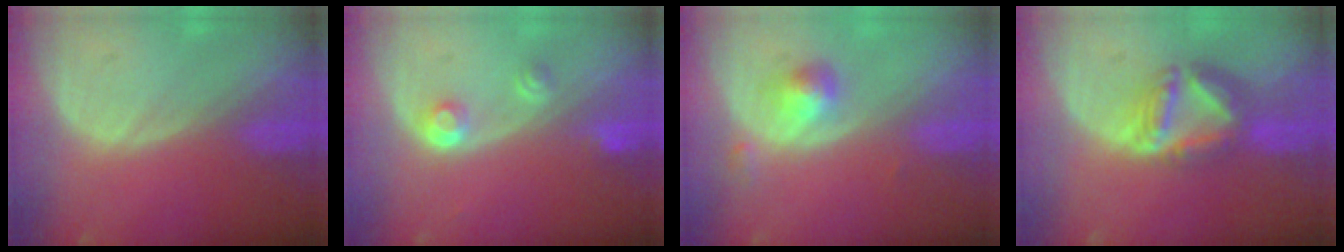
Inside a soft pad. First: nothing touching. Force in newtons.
{"total": 3.0, "press": 2.8, "slide": 0.9}
{"total": 3.1, "press": 3.1, "slide": 0.2}
{"total": 7.5, "press": 6.7, "slide": 3.5}